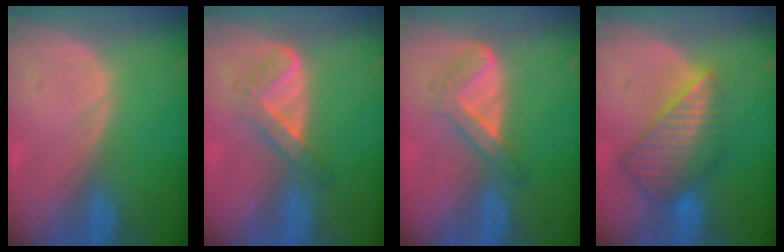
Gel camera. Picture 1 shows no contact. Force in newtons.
{"total": 4.5, "press": 4.4, "slide": 1.0}
{"total": 4.8, "press": 4.3, "slide": 2.1}
{"total": 8.7, "press": 7.6, "slide": 4.3}